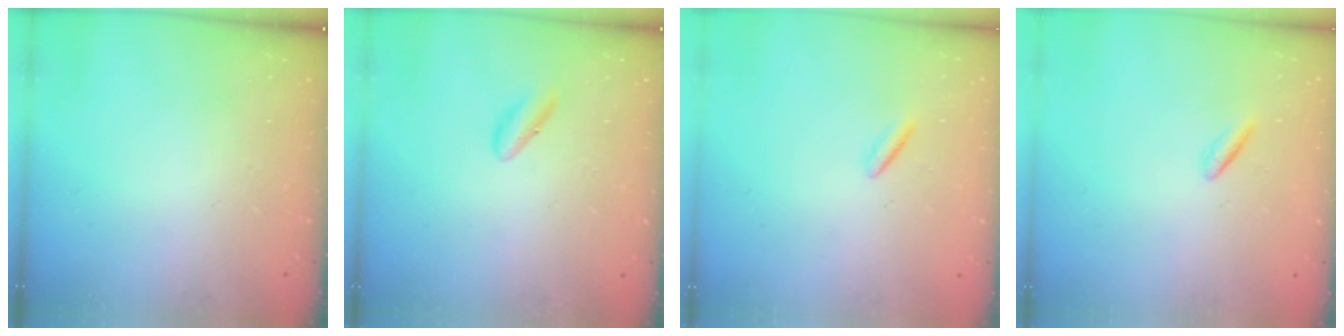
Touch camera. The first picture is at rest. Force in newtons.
{"total": 2.1, "press": 2.0, "slide": 0.7}
{"total": 0.8, "press": 0.5, "slide": 0.6}
{"total": 0.7, "press": 0.4, "slide": 0.5}